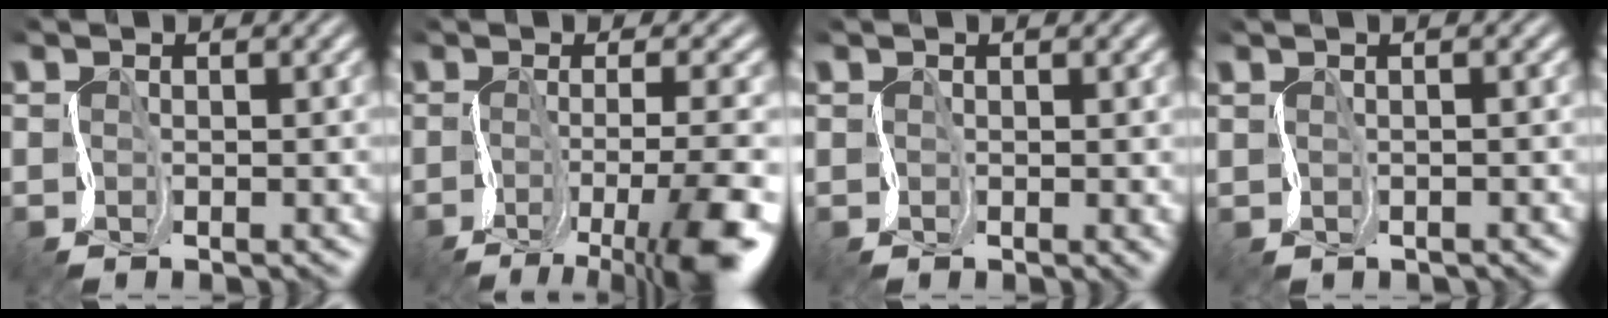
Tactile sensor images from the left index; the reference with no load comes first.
{"total": 8.9, "force": [-3.9, 2.3, 7.7], "torque": [-0.114, -0.003, -0.064]}
{"total": 1.9, "force": [0.3, 0.6, 1.8], "torque": [-0.015, 0.004, 0.007]}
{"total": 1.8, "force": [1.2, 0.8, 1.1], "torque": [-0.009, 0.014, 0.002]}